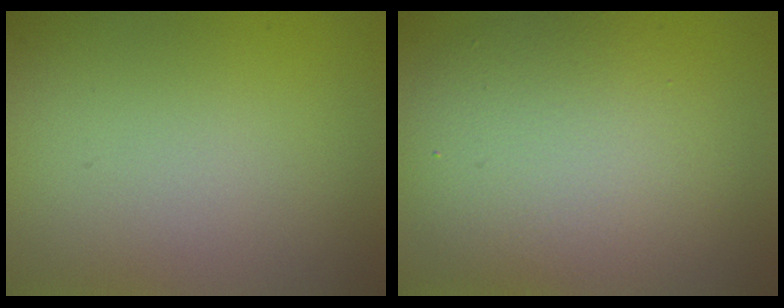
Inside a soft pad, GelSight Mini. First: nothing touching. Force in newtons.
{"total": 6.7, "press": 6.7, "slide": 0.9}